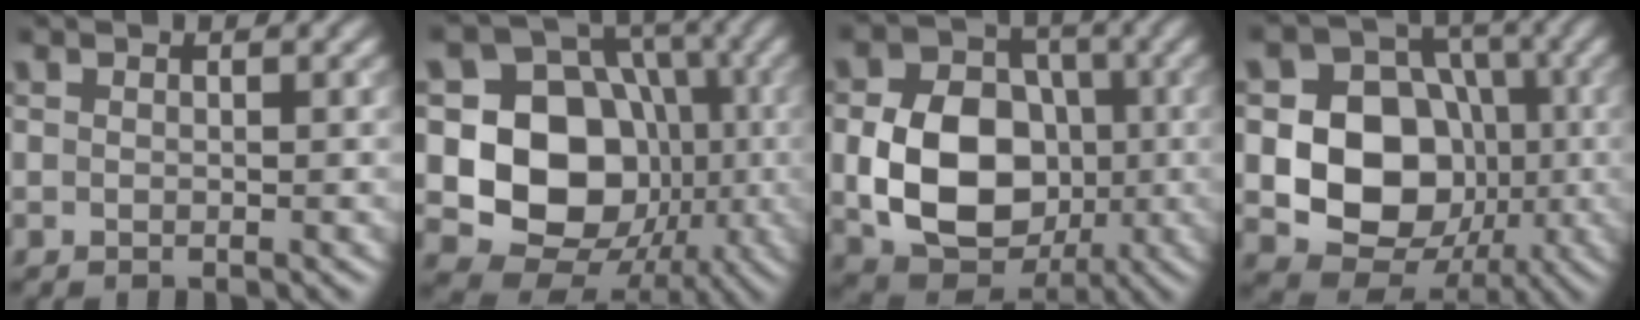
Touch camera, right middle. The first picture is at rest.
{"total": 12.0, "force": [-1.6, 9.9, 6.5], "torque": [-0.106, -0.009, -0.040]}
{"total": 9.9, "force": [-1.4, 7.5, 6.3], "torque": [-0.117, -0.001, -0.027]}
{"total": 10.5, "force": [-1.5, 8.5, 6.0], "torque": [-0.084, -0.004, -0.047]}